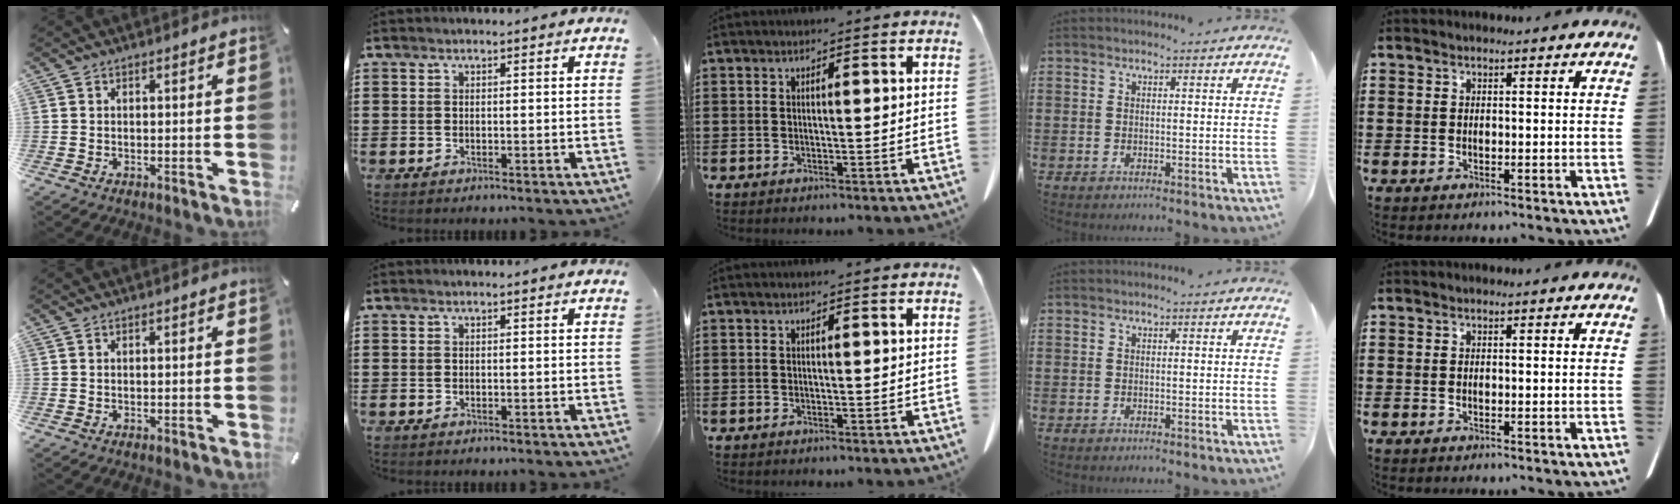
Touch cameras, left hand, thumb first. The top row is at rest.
{}